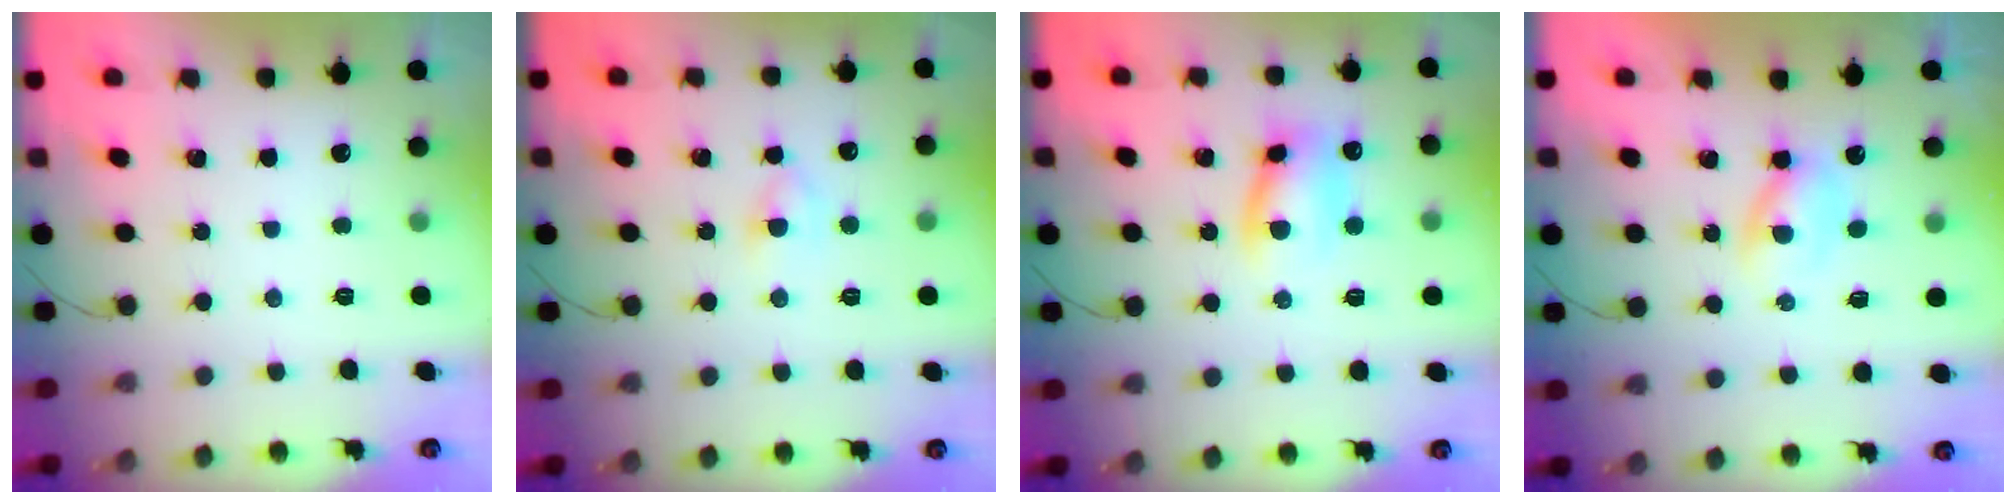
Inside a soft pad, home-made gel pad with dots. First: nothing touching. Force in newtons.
{"total": 3.7, "press": 3.5, "slide": 1.3}
{"total": 9.6, "press": 9.6, "slide": 1.0}
{"total": 3.0, "press": 2.7, "slide": 1.3}